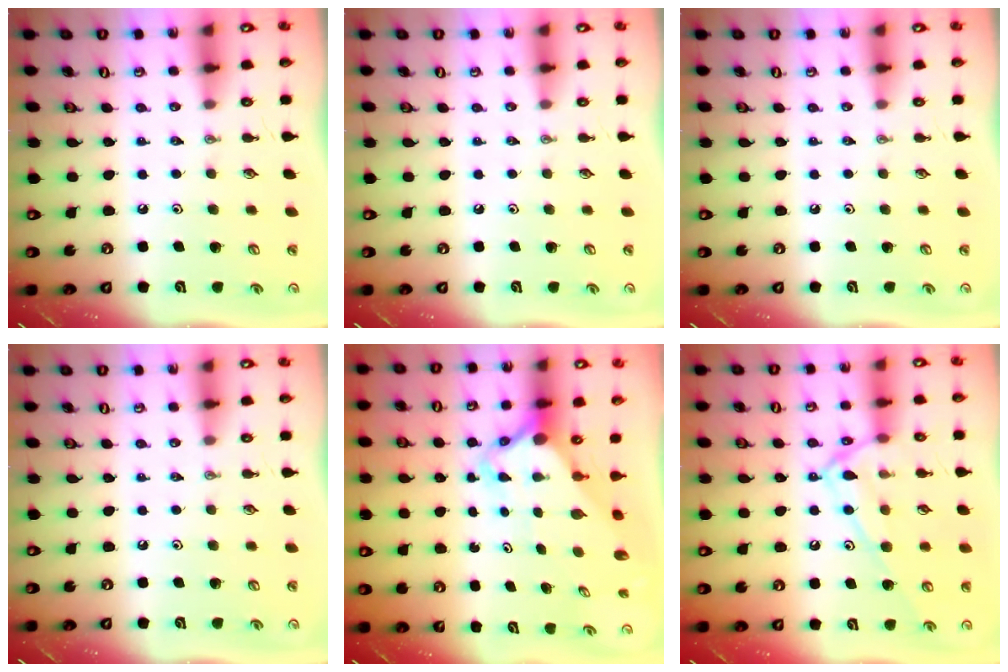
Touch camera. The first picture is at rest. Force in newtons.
{"total": 0.0}
{"total": 0.0}
{"total": 0.0}
{"total": 3.4, "press": 3.4, "slide": 0.3}
{"total": 14.0, "press": 14.0, "slide": 1.2}